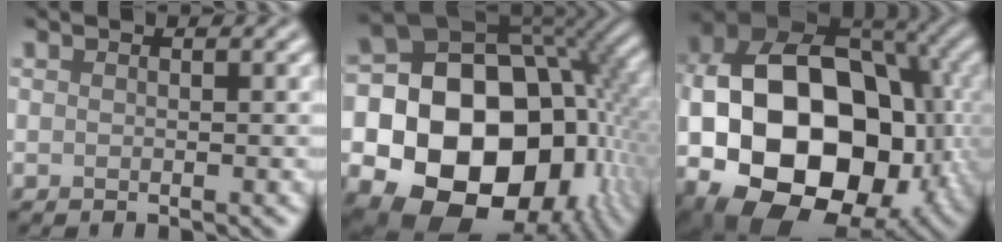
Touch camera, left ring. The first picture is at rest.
{"total": 21.8, "force": [-5.0, 17.4, 12.2], "torque": [-0.187, -0.022, -0.095]}
{"total": 20.1, "force": [-3.2, 14.1, 14.0], "torque": [-0.252, -0.017, -0.035]}